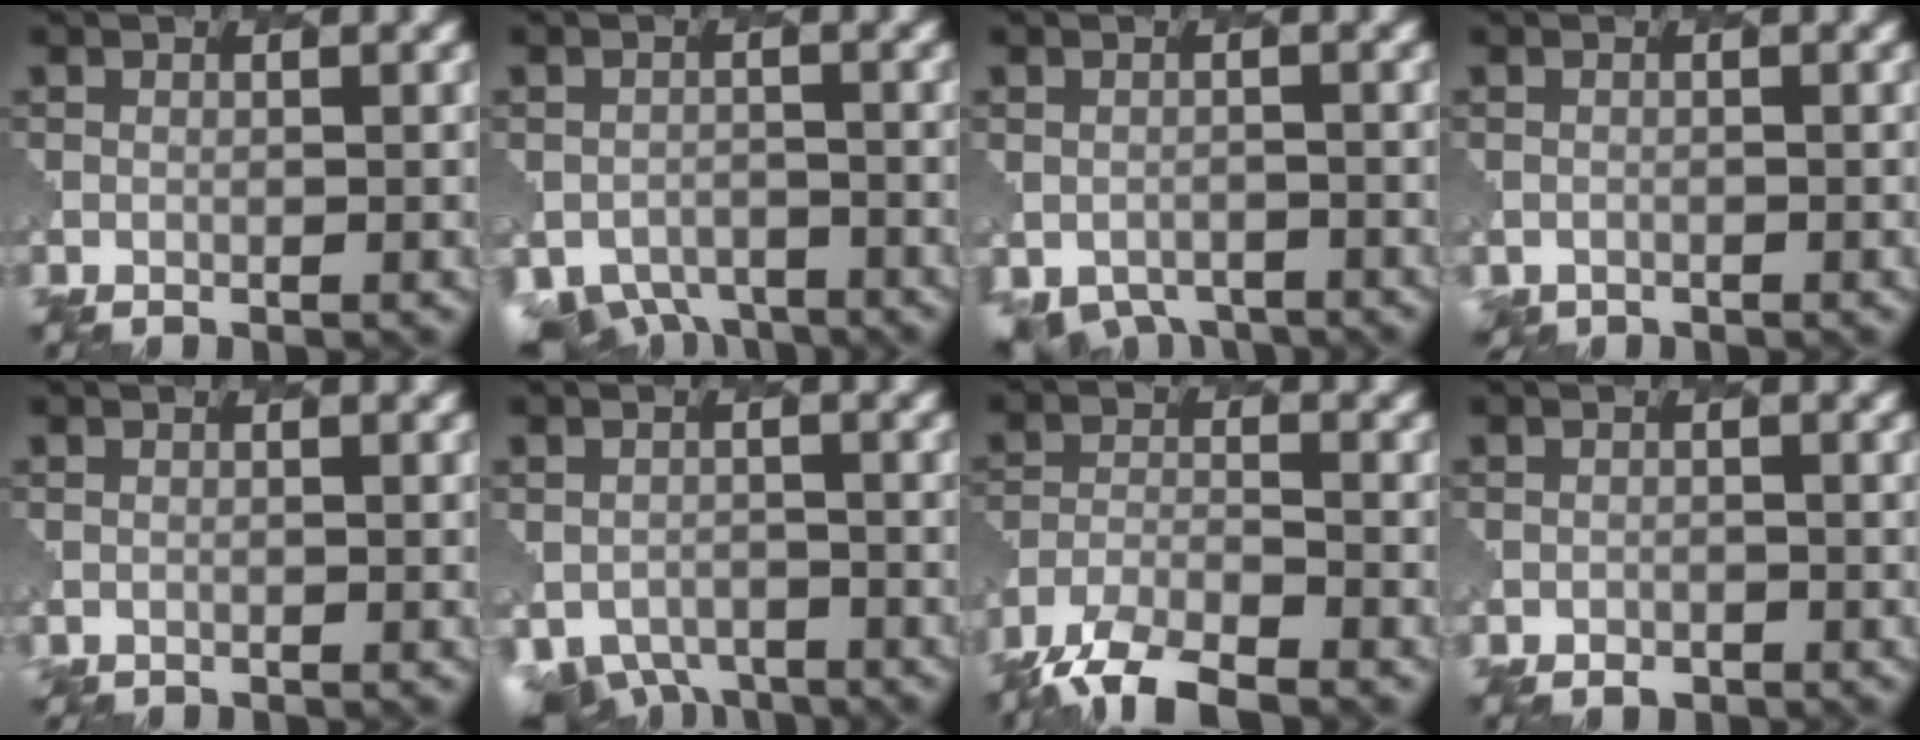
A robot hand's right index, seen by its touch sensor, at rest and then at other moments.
{"total": 6.4, "force": [-5.6, 2.8, 1.1], "torque": [-0.012, -0.021, -0.079]}
{"total": 4.4, "force": [-3.6, 2.2, 1.0], "torque": [-0.015, -0.022, -0.048]}
{"total": 1.0, "force": [-0.8, 0.5, -0.5], "torque": [0.007, -0.007, -0.009]}
{"total": 0.5, "force": [-0.3, 0.3, -0.2], "torque": [0.002, -0.006, -0.004]}
{"total": 5.2, "force": [-4.5, 2.6, 0.9], "torque": [-0.011, -0.020, -0.062]}
{"total": 5.9, "force": [-4.9, 1.8, 2.8], "torque": [-0.054, -0.013, -0.098]}
{"total": 1.0, "force": [-0.7, 0.7, 0.1], "torque": [0.000, -0.002, -0.011]}